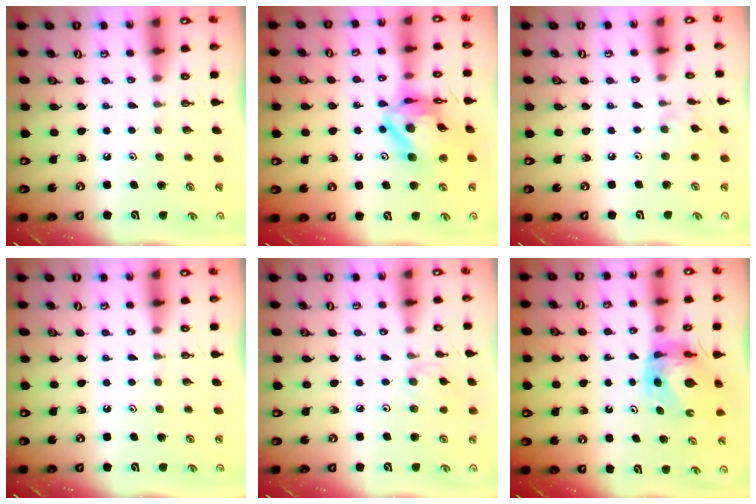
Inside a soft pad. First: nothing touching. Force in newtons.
{"total": 14.7, "press": 14.6, "slide": 1.8}
{"total": 1.1, "press": 1.0, "slide": 0.2}
{"total": 0.0}
{"total": 3.0, "press": 3.0, "slide": 0.5}
{"total": 6.7, "press": 6.7, "slide": 0.6}